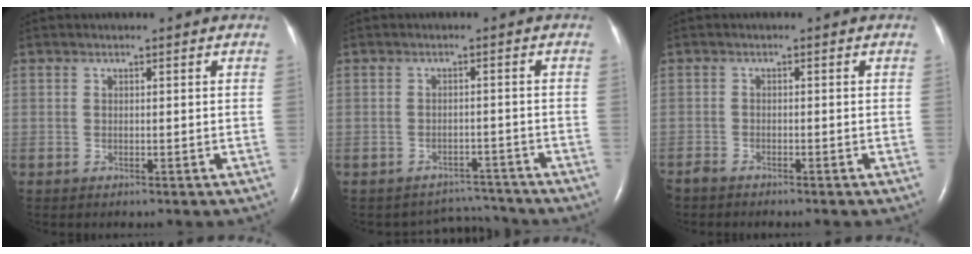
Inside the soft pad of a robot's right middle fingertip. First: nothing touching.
{"total": 4.5, "force": [-4.1, 0.5, -1.7], "torque": [0.019, 0.019, -0.053]}
{"total": 2.1, "force": [-1.9, 0.3, 0.6], "torque": [-0.012, -0.005, -0.031]}